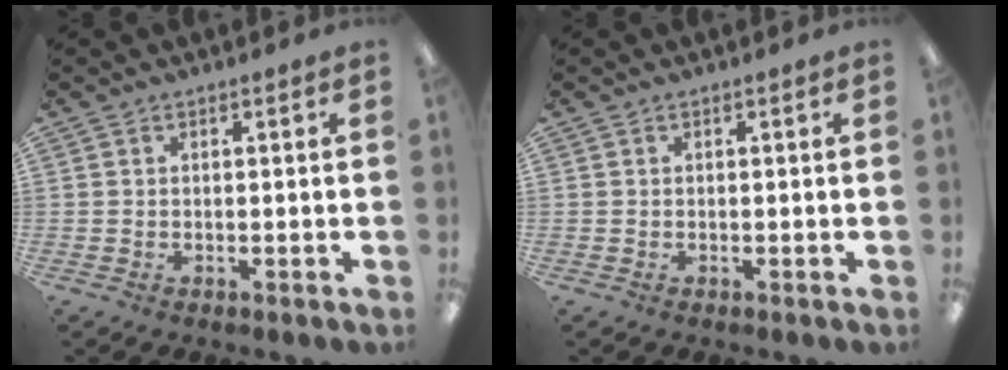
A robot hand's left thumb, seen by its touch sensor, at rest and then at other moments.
{"total": 0.0}